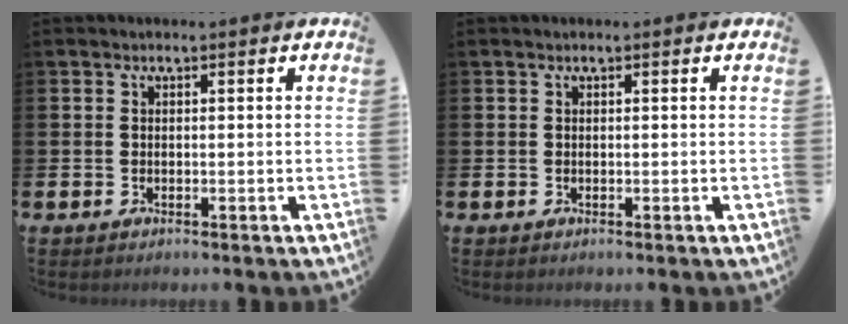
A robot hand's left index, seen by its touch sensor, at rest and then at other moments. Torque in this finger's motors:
{"motor_torque": [0.87, -1.27, -0.02, 0.05]}